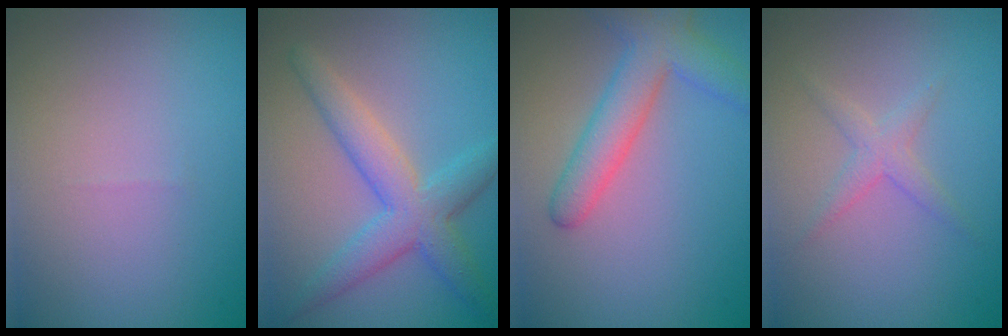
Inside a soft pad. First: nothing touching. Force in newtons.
{"total": 5.1, "press": 5.1, "slide": 0.1}
{"total": 4.7, "press": 4.7, "slide": 0.2}
{"total": 1.7, "press": 1.7, "slide": 0.1}